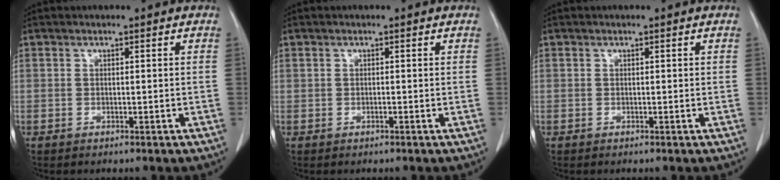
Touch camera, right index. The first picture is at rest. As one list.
[{"total": 0.0}, {"total": 0.0}]